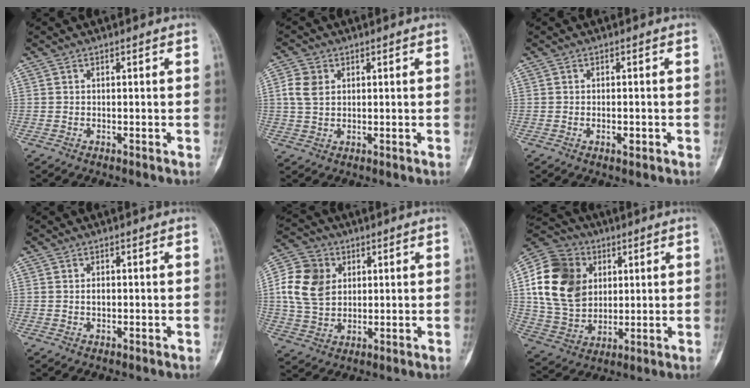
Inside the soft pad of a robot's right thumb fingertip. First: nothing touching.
{"total": 4.8, "force": [1.2, 3.6, 3.0], "torque": [-0.059, 0.004, 0.023]}
{"total": 1.6, "force": [-0.6, 0.7, 1.3], "torque": [-0.017, 0.002, -0.009]}
{"total": 1.0, "force": [0.0, 0.7, 0.7], "torque": [-0.007, 0.001, 0.002]}
{"total": 11.9, "force": [2.3, 9.4, 6.9], "torque": [-0.119, 0.003, 0.042]}
{"total": 19.4, "force": [4.3, 15.0, 11.6], "torque": [-0.209, 0.002, 0.084]}